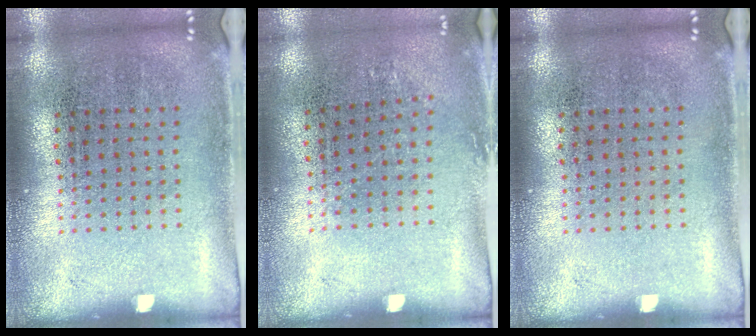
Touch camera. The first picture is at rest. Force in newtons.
{"total": 0.8, "press": 0.6, "slide": 0.5}
{"total": 0.0}